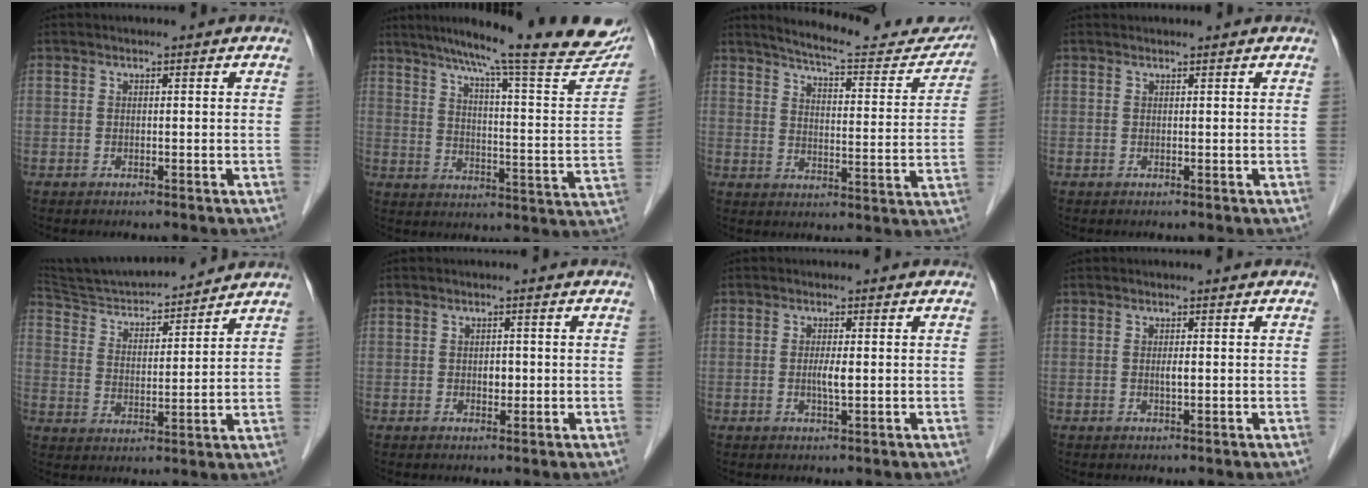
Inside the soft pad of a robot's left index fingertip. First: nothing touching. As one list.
[{"total": 25.5, "force": [21.6, 2.1, 13.5], "torque": [-0.199, -0.039, 0.270]}, {"total": 16.9, "force": [15.9, 2.9, 5.2], "torque": [-0.059, -0.034, 0.194]}, {"total": 1.7, "force": [1.7, 0.2, 0.2], "torque": [-0.007, 0.020, 0.022]}, {"total": 15.4, "force": [14.5, 1.7, 4.9], "torque": [-0.086, 0.014, 0.240]}, {"total": 1.4, "force": [-0.1, 1.0, 1.0], "torque": [-0.016, 0.001, 0.001]}, {"total": 1.9, "force": [0.0, 0.1, 1.9], "torque": [-0.040, -0.002, -0.001]}, {"total": 0.9, "force": [0.1, 0.1, 0.8], "torque": [-0.018, -0.002, 0.001]}]